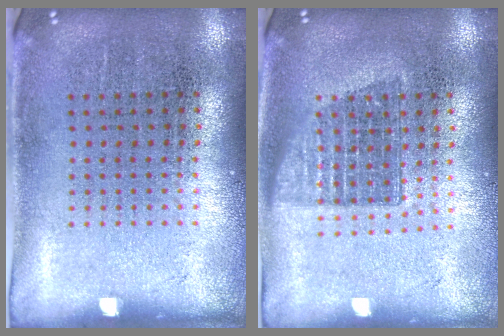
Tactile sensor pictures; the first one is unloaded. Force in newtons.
{"total": 1.4, "press": 1.2, "slide": 0.8}